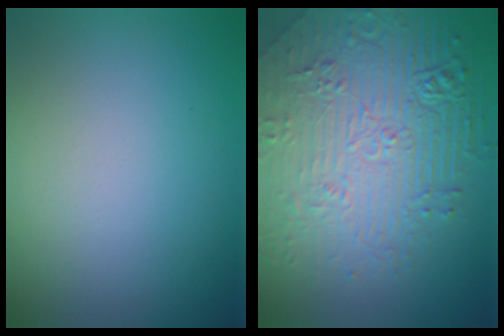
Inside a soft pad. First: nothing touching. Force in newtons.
{"total": 7.6, "press": 6.0, "slide": 4.7}